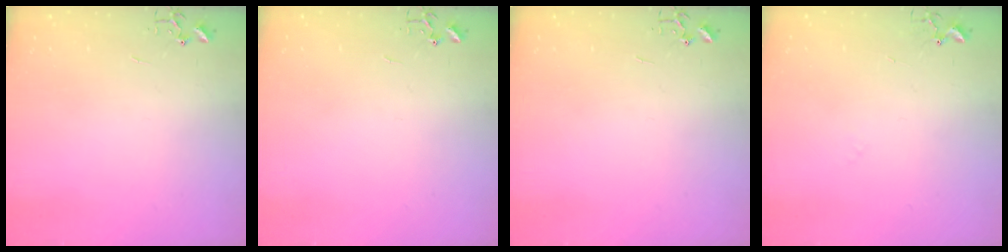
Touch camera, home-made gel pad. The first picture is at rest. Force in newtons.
{"total": 0.0}
{"total": 0.0}
{"total": 4.9, "press": 4.9, "slide": 0.5}